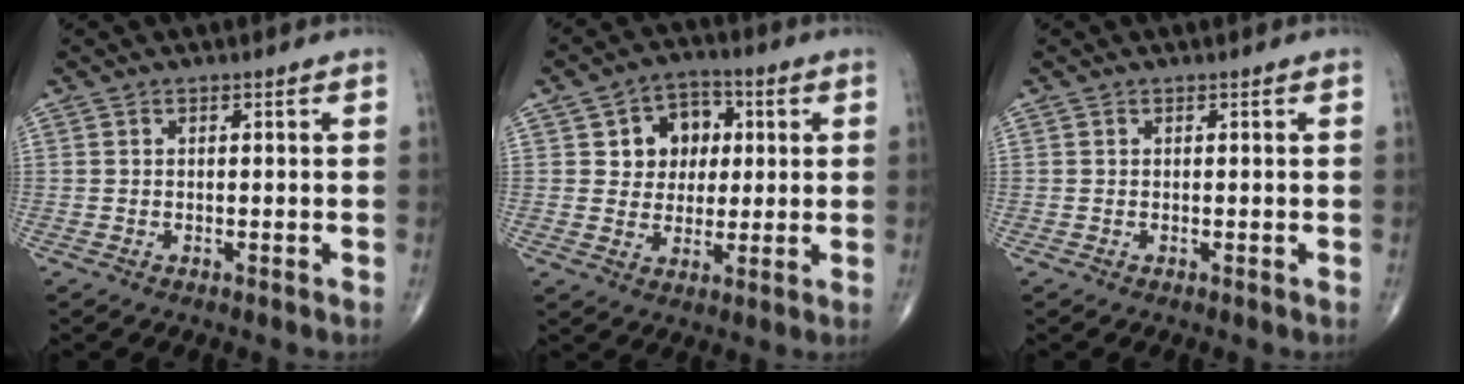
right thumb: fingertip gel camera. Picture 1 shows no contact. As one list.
[{"total": 9.3, "force": [2.2, 7.6, 4.8], "torque": [-0.021, 0.002, 0.032]}, {"total": 0.0}]